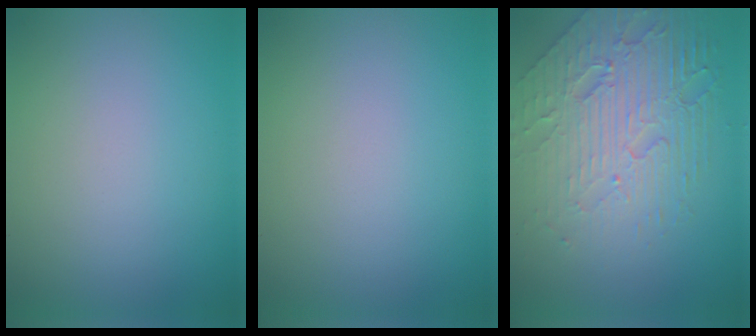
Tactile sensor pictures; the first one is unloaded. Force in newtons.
{"total": 0.0}
{"total": 7.7, "press": 5.3, "slide": 5.5}